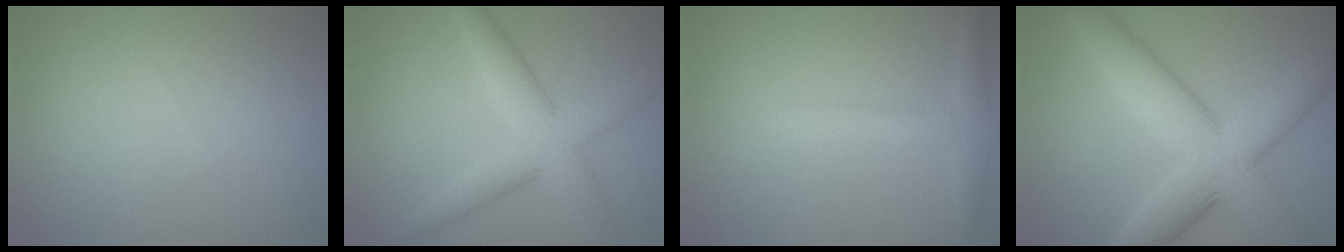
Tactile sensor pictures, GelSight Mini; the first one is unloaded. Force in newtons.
{"total": 5.6, "press": 5.6, "slide": 0.2}
{"total": 2.5, "press": 2.5, "slide": 0.1}
{"total": 9.3, "press": 9.3, "slide": 0.3}